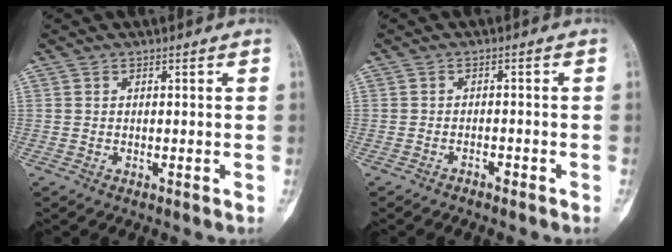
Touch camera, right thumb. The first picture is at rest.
{"total": 1.3, "force": [-1.2, 0.4, 0.5], "torque": [-0.013, 0.012, -0.018]}